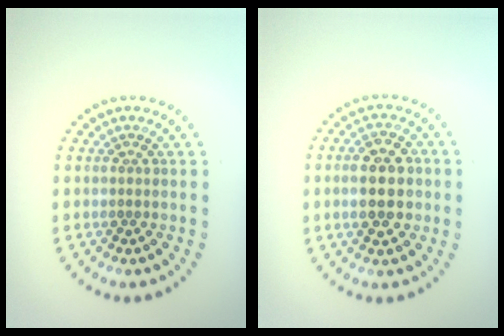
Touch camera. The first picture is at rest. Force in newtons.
{"total": 5.3, "press": 5.3, "slide": 0.3}